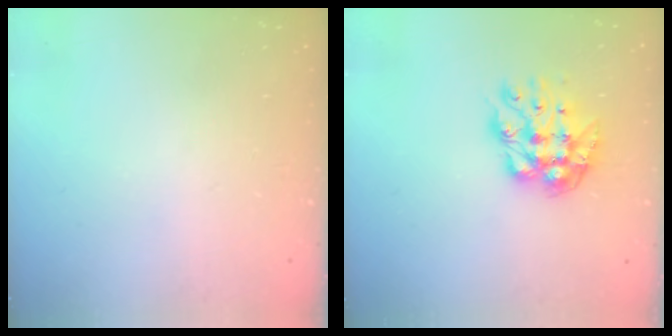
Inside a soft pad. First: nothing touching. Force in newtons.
{"total": 10.9, "press": 10.8, "slide": 0.9}